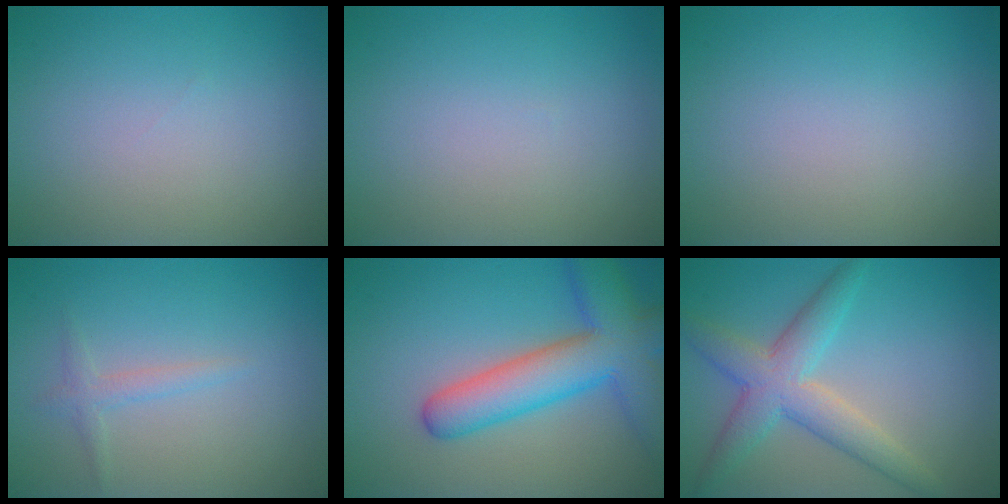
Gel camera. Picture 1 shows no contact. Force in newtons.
{"total": 0.0}
{"total": 0.0}
{"total": 1.3, "press": 1.3, "slide": 0.0}
{"total": 8.4, "press": 8.4, "slide": 0.4}
{"total": 5.1, "press": 5.1, "slide": 0.2}